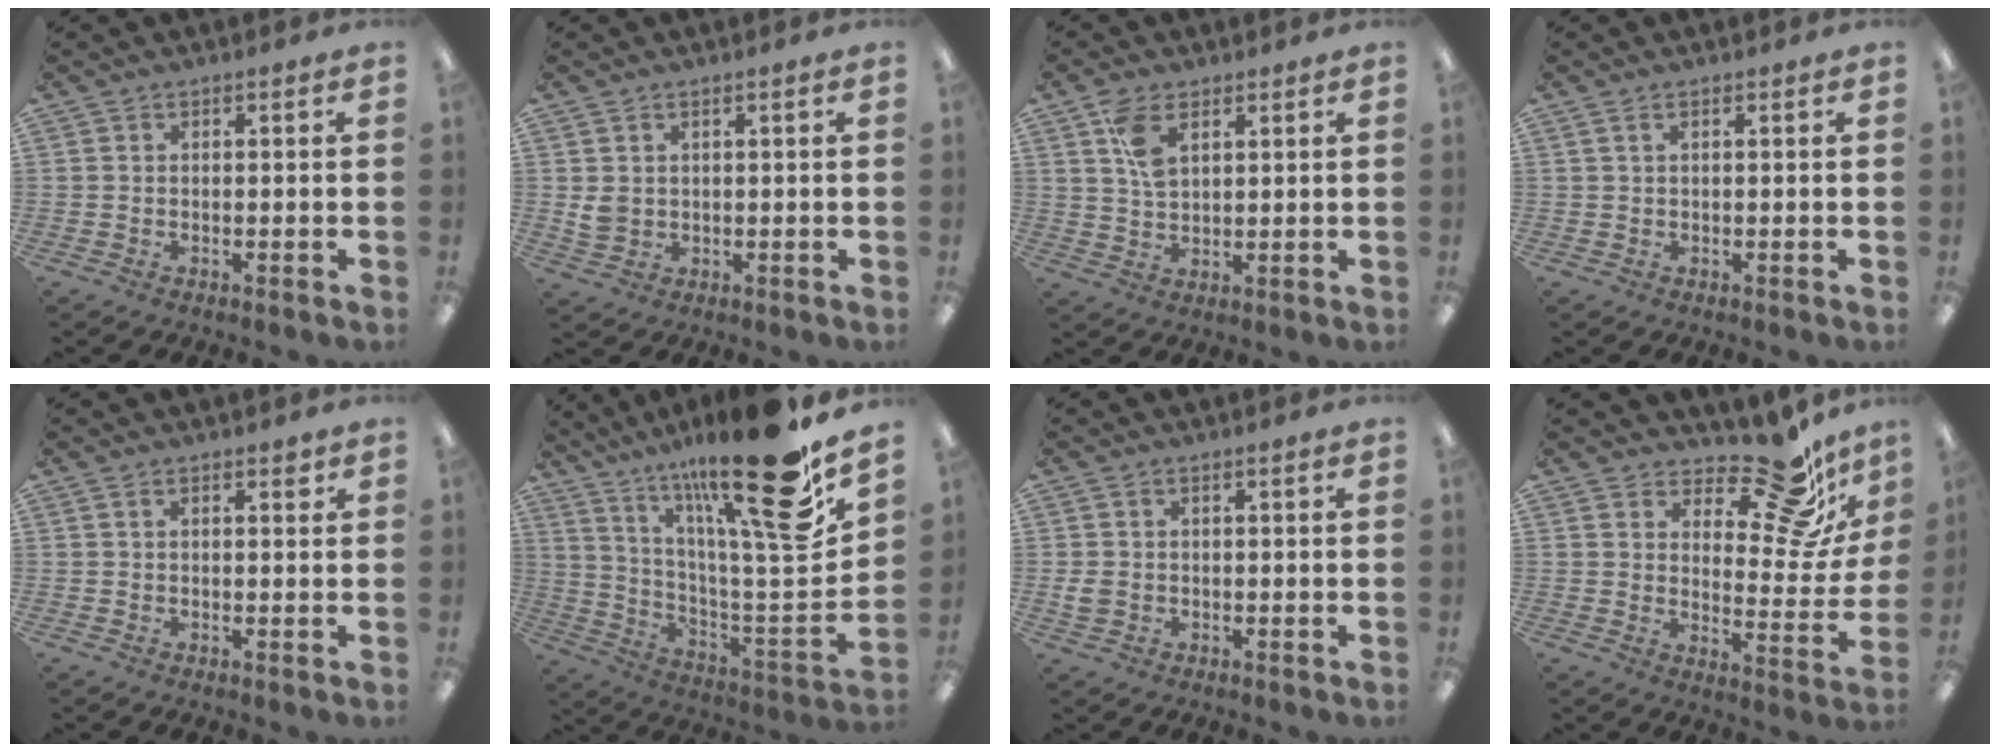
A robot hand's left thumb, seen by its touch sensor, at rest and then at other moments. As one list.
[{"total": 3.0, "force": [1.0, 2.3, 1.5], "torque": [-0.039, 0.000, 0.018]}, {"total": 6.9, "force": [3.4, 3.9, 4.5], "torque": [-0.097, 0.000, 0.061]}, {"total": 1.2, "force": [0.5, 0.3, 1.0], "torque": [-0.022, 0.002, 0.009]}, {"total": 1.5, "force": [0.8, 0.6, 1.1], "torque": [-0.008, -0.006, 0.011]}, {"total": 24.4, "force": [18.0, 2.8, 16.3], "torque": [-0.250, -0.135, 0.283]}, {"total": 2.4, "force": [0.0, 1.9, 1.5], "torque": [-0.036, 0.004, -0.003]}, {"total": 16.7, "force": [13.0, 5.5, 8.9], "torque": [-0.123, -0.104, 0.214]}]